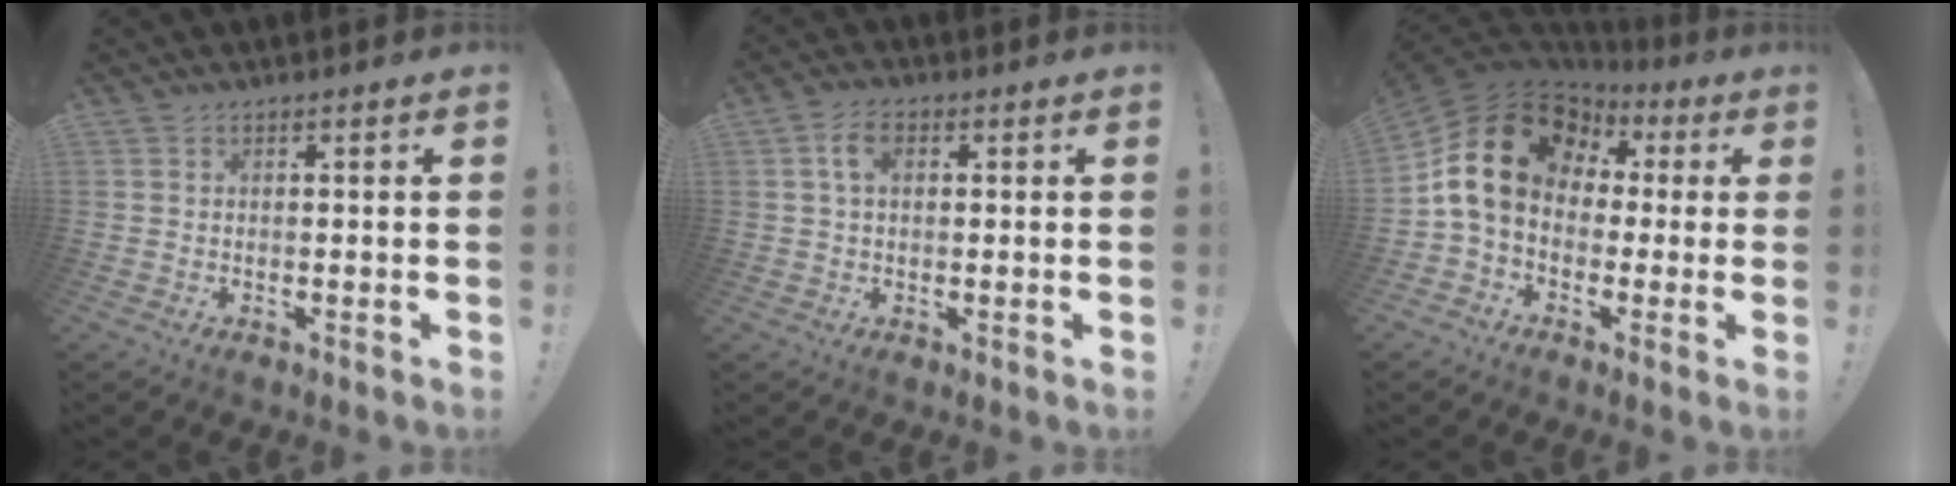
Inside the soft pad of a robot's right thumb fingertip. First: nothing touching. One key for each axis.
{"total": 5.2, "fx": 1.5, "fy": 3.0, "fz": 3.9, "tx": -0.069, "ty": 0.007, "tz": 0.027}
{"total": 18.7, "fx": 4.4, "fy": 13.6, "fz": 12.0, "tx": -0.205, "ty": -0.006, "tz": 0.086}